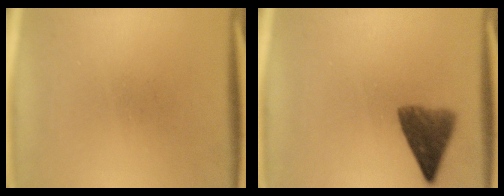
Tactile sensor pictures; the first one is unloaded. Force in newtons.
{"total": 6.1}